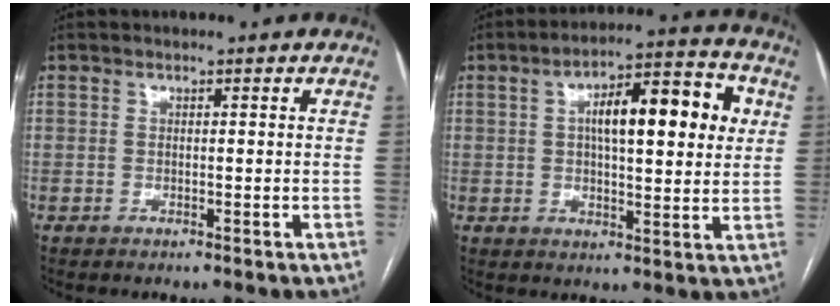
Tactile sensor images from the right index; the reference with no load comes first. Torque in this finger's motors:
{"motor_torque": [1.28, 0.85, 0.35, 0.11]}